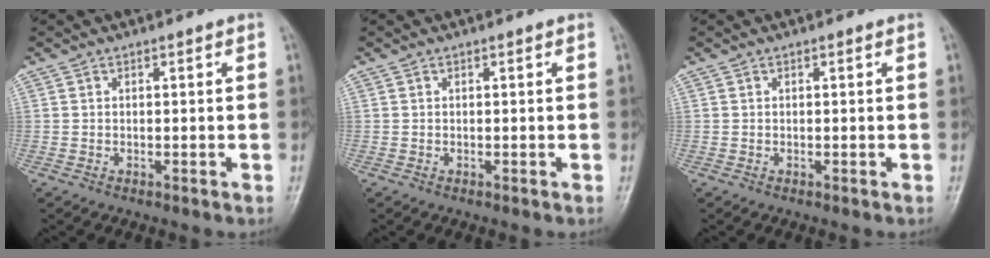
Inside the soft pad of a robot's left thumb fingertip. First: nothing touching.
{"total": 0.0}
{"total": 0.0}